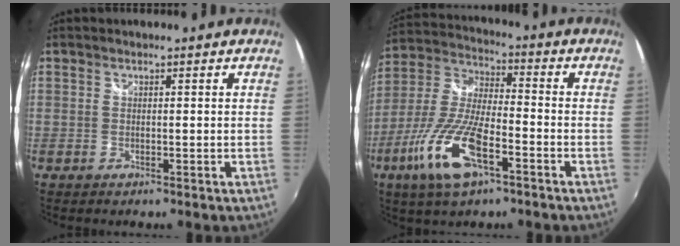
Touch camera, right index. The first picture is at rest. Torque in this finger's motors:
{"motor_torque": [1.24, -0.90, 0.54, 0.21]}